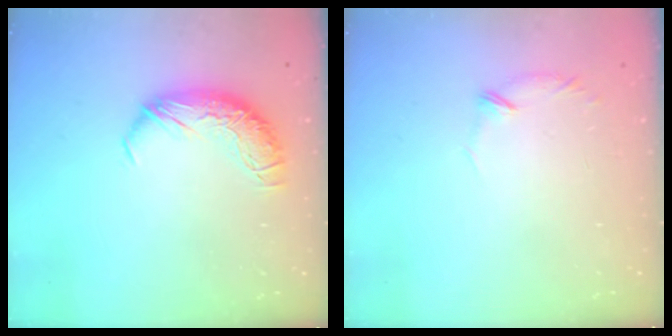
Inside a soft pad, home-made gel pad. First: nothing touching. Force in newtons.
{"total": 6.2, "press": 6.0, "slide": 1.5}